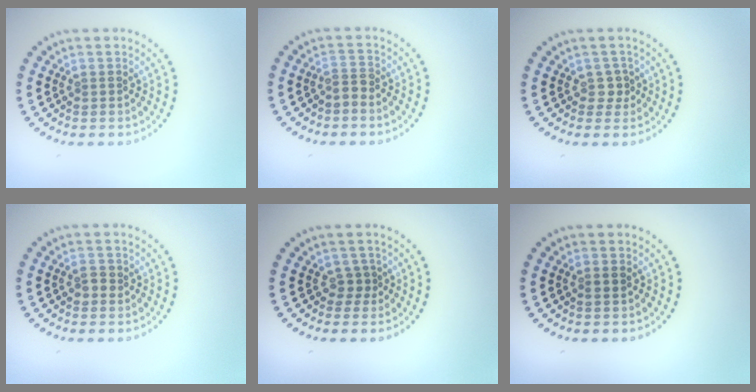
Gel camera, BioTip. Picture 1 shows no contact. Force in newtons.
{"total": 1.3, "press": 0.8, "slide": 1.0}
{"total": 1.2, "press": 1.0, "slide": 0.6}
{"total": 1.1, "press": 1.1, "slide": 0.2}
{"total": 1.3, "press": 0.9, "slide": 0.9}
{"total": 0.8, "press": 0.7, "slide": 0.4}